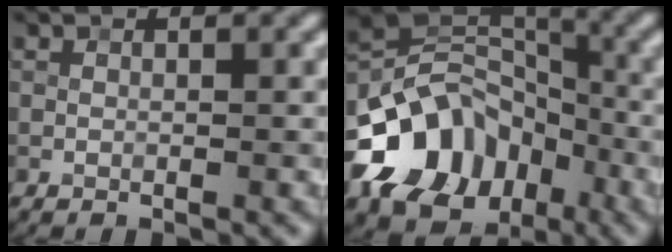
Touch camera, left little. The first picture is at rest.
{"total": 11.1, "force": [-5.2, 8.0, 5.7], "torque": [-0.101, 0.008, -0.104]}